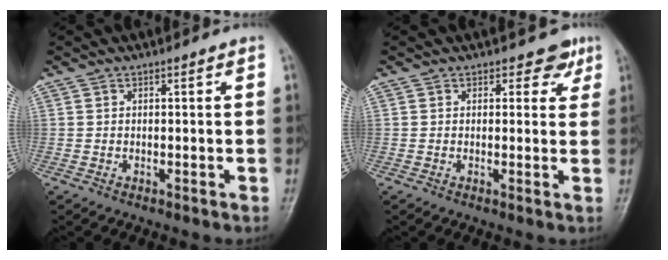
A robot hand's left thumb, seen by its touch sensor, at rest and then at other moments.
{"total": 3.1, "force": [2.0, 2.2, 0.9], "torque": [0.018, -0.009, 0.017]}